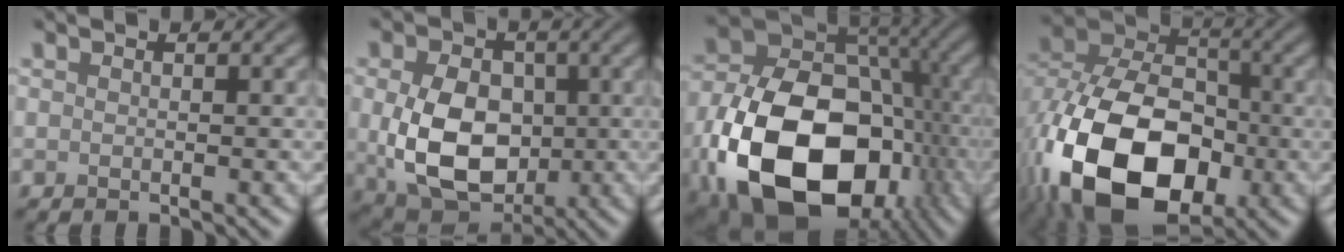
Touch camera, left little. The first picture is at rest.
{"total": 9.4, "force": [-0.4, 6.8, 6.5], "torque": [-0.135, -0.019, -0.002]}
{"total": 19.2, "force": [-6.6, 12.7, 12.9], "torque": [-0.241, -0.038, -0.109]}
{"total": 17.1, "force": [-6.3, 10.9, 11.5], "torque": [-0.211, -0.021, -0.121]}